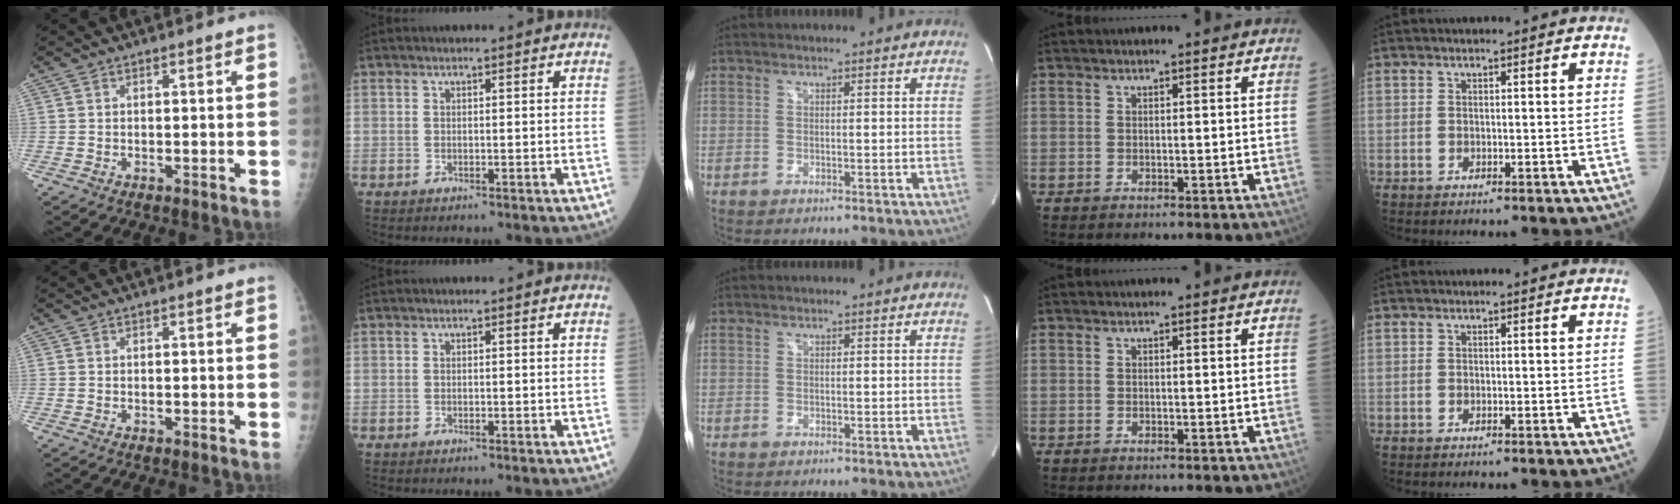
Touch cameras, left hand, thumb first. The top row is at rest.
{}